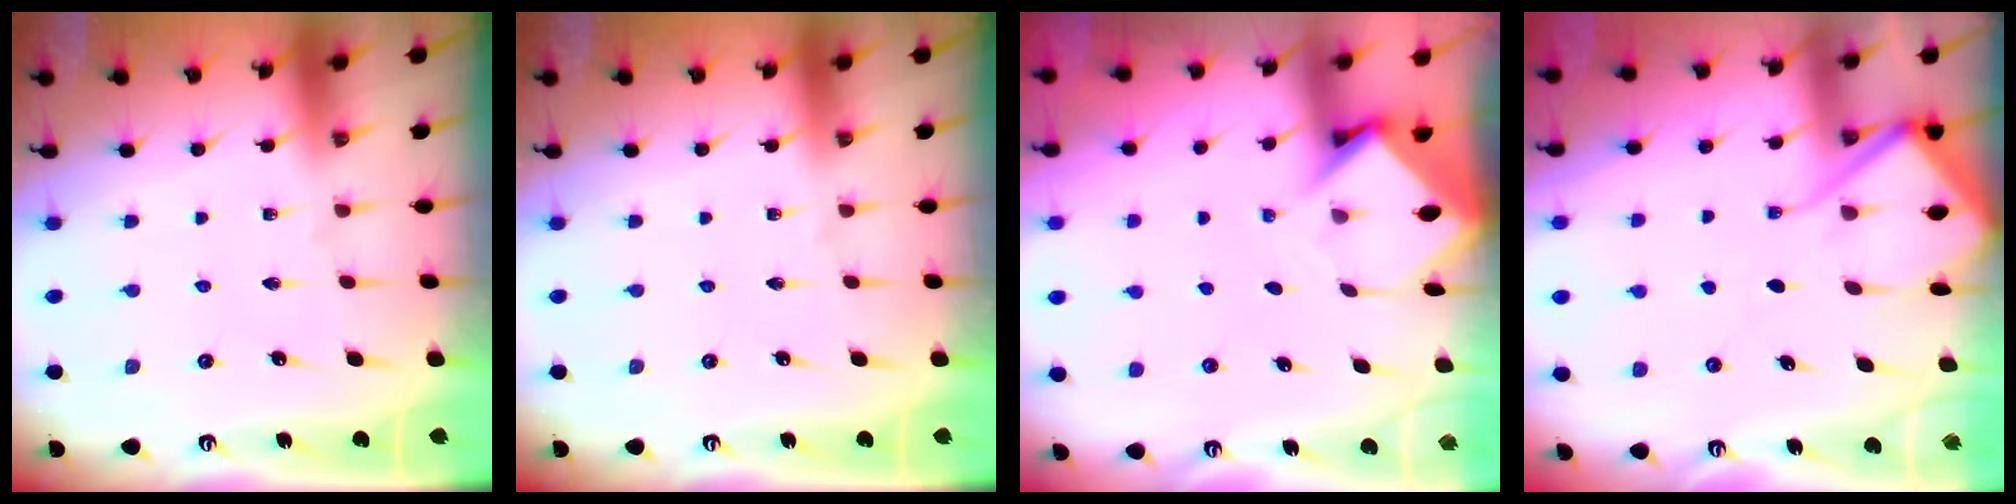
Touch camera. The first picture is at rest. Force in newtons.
{"total": 0.0}
{"total": 3.9, "press": 3.9, "slide": 0.3}
{"total": 6.4, "press": 6.3, "slide": 0.8}